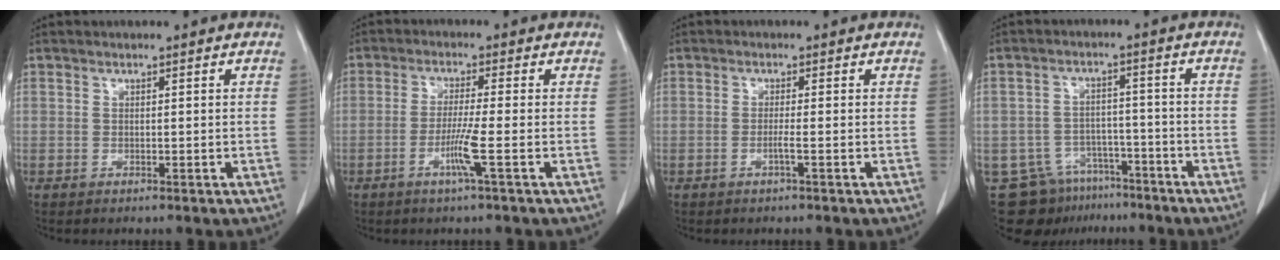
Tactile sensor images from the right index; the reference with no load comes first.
{"total": 4.9, "force": [-1.8, -1.0, 4.4], "torque": [-0.086, -0.011, -0.039]}
{"total": 1.4, "force": [-0.6, -0.4, 1.3], "torque": [-0.022, 0.000, -0.014]}
{"total": 10.0, "force": [-7.2, 6.6, 2.2], "torque": [-0.034, 0.023, -0.108]}